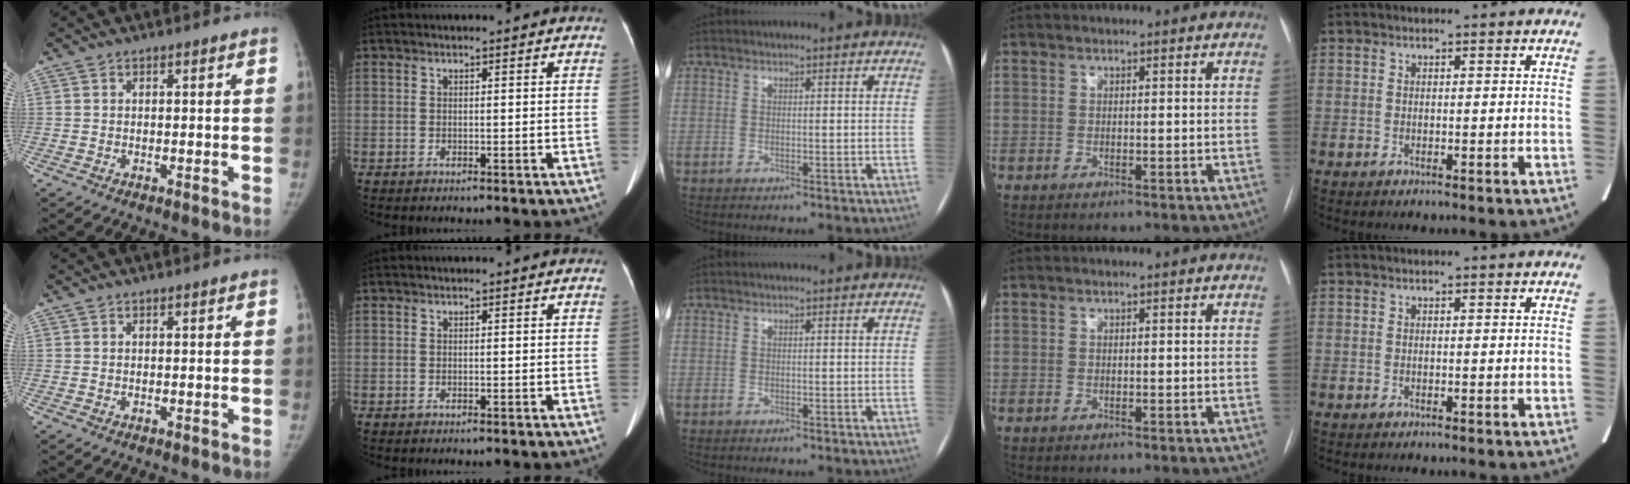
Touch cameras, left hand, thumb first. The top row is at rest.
{}